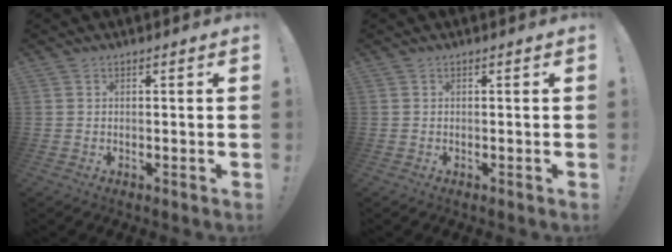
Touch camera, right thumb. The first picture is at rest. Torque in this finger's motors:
{"motor_torque": [0.00, 0.00, 0.00, 0.00, 0.00]}